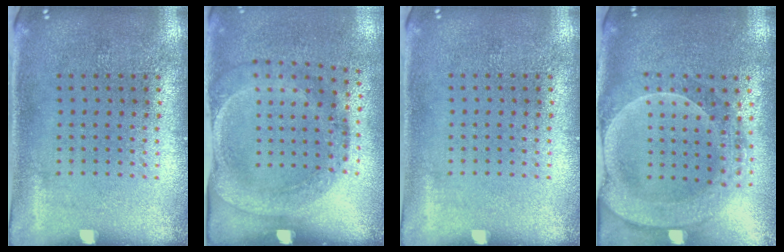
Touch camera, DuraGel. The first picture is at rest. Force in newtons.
{"total": 1.8, "press": 1.1, "slide": 1.4}
{"total": 0.0}
{"total": 2.2, "press": 2.0, "slide": 0.9}